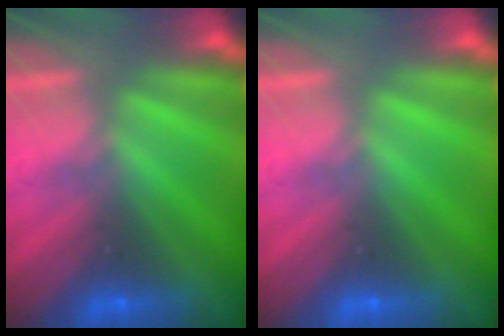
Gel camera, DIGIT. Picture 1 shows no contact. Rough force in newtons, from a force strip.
{"total": 0.0}